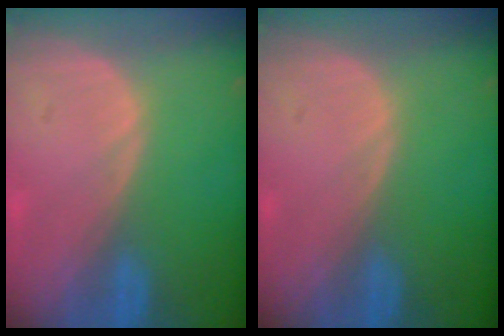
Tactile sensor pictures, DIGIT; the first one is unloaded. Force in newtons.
{"total": 0.0}